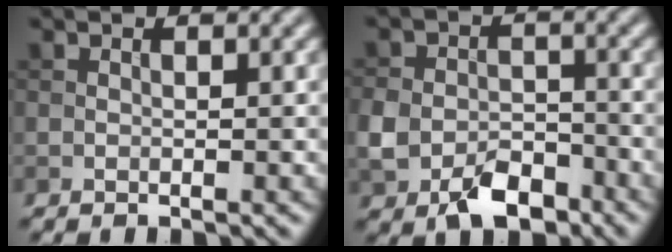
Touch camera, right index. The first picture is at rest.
{"total": 6.4, "force": [-3.3, 4.0, 3.7], "torque": [-0.071, -0.007, -0.064]}